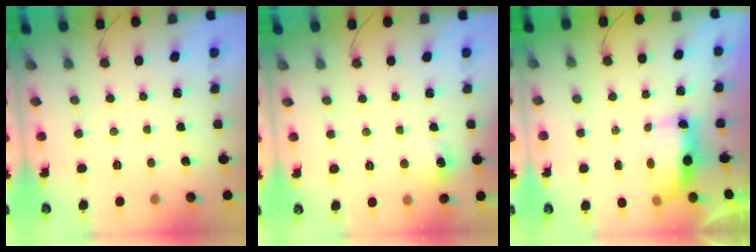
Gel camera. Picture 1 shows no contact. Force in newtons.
{"total": 7.0, "press": 6.8, "slide": 1.6}
{"total": 7.4, "press": 7.1, "slide": 2.1}